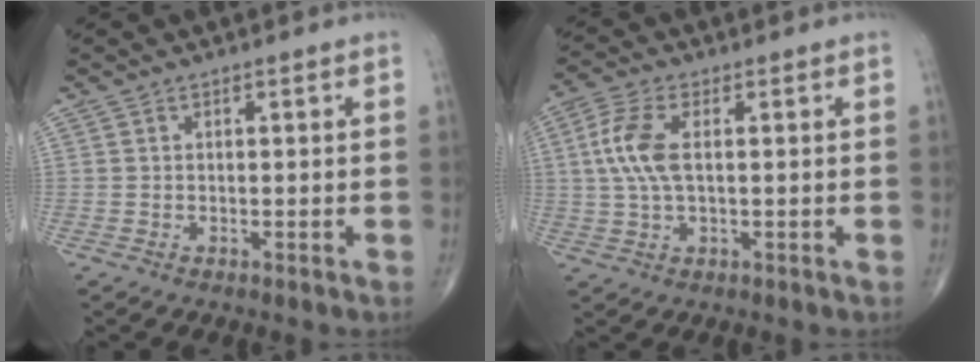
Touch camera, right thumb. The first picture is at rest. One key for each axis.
{"total": 7.8, "fx": 1.1, "fy": 3.6, "fz": 6.8, "tx": -0.167, "ty": 0.010, "tz": 0.022}